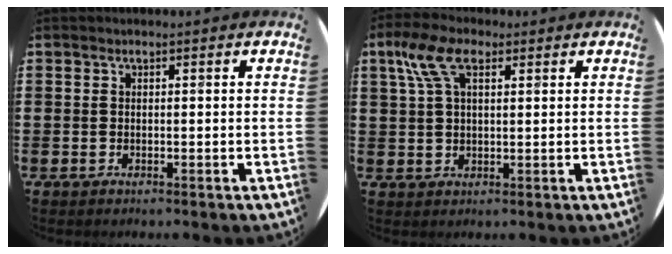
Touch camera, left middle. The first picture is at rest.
{"total": 6.5, "force": [3.2, 3.1, 4.7], "torque": [-0.102, 0.012, 0.057]}